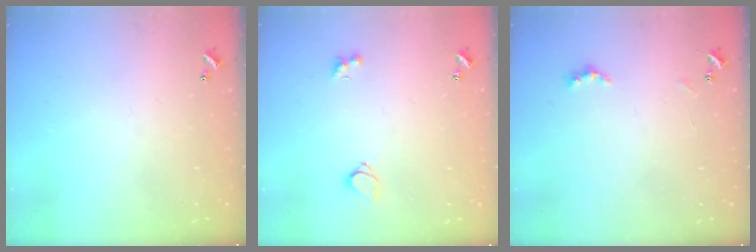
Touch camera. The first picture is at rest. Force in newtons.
{"total": 3.1, "press": 2.9, "slide": 1.2}
{"total": 2.6, "press": 2.5, "slide": 0.6}